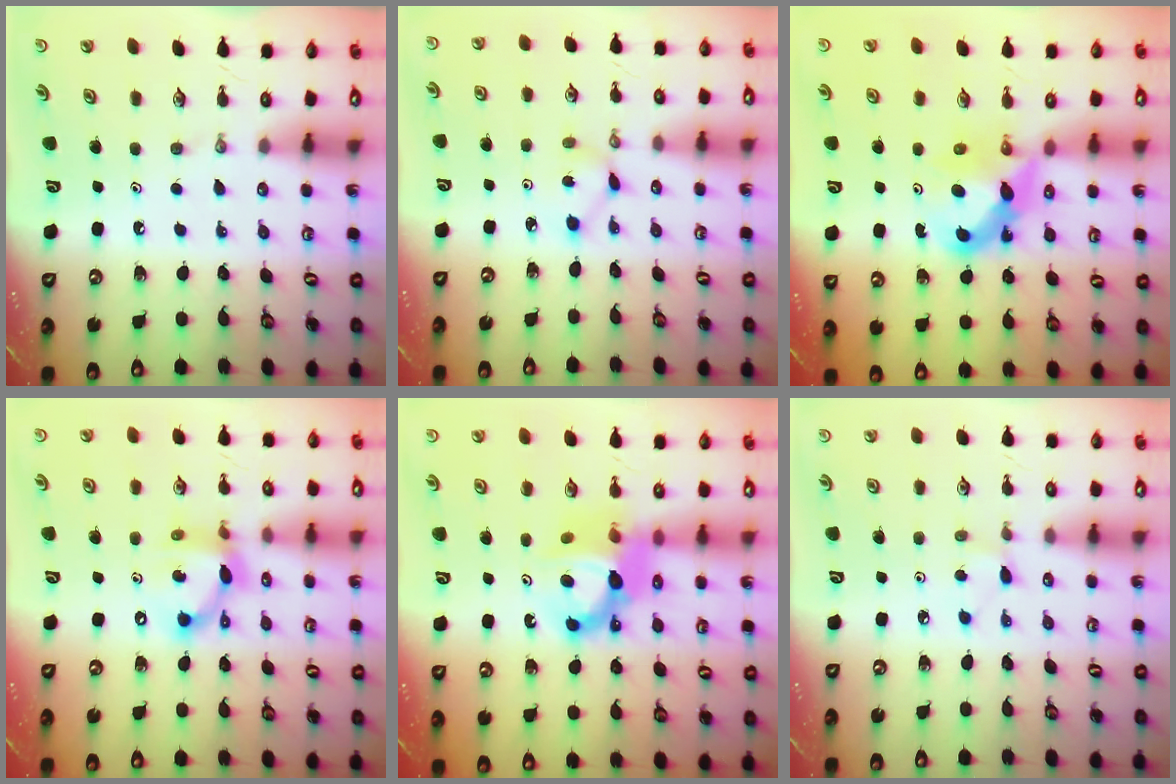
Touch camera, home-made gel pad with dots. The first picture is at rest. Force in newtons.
{"total": 2.8, "press": 2.8, "slide": 0.3}
{"total": 7.4, "press": 7.4, "slide": 0.6}
{"total": 12.9, "press": 12.9, "slide": 0.6}
{"total": 11.9, "press": 11.9, "slide": 1.1}
{"total": 3.1, "press": 3.1, "slide": 0.4}